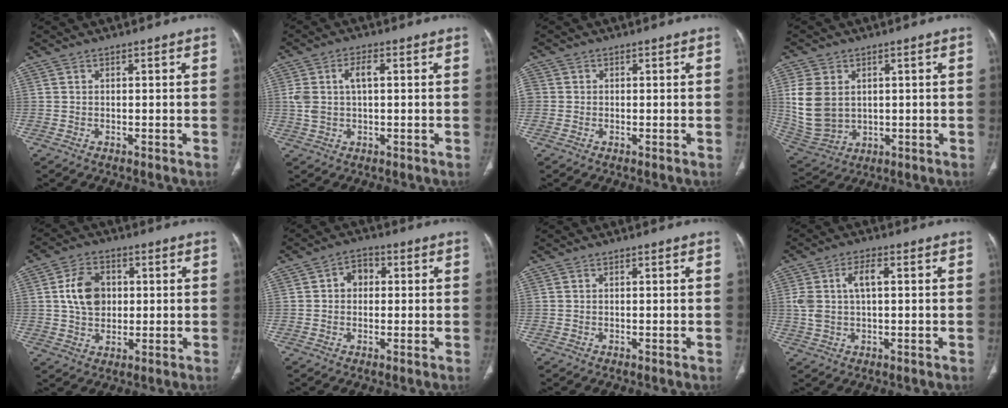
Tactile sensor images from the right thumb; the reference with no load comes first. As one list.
[{"total": 5.8, "force": [1.0, 2.9, 4.9], "torque": [-0.113, 0.016, 0.021]}, {"total": 2.3, "force": [-0.1, 2.2, 0.8], "torque": [-0.011, 0.007, -0.002]}, {"total": 11.2, "force": [1.9, 8.6, 7.0], "torque": [-0.134, -0.010, 0.059]}, {"total": 8.8, "force": [1.3, 6.6, 5.8], "torque": [-0.081, 0.001, 0.022]}, {"total": 4.2, "force": [0.5, 3.3, 2.4], "torque": [-0.016, 0.012, -0.001]}, {"total": 0.0}, {"total": 6.7, "force": [1.2, 3.3, 5.7], "torque": [-0.126, 0.016, 0.026]}]